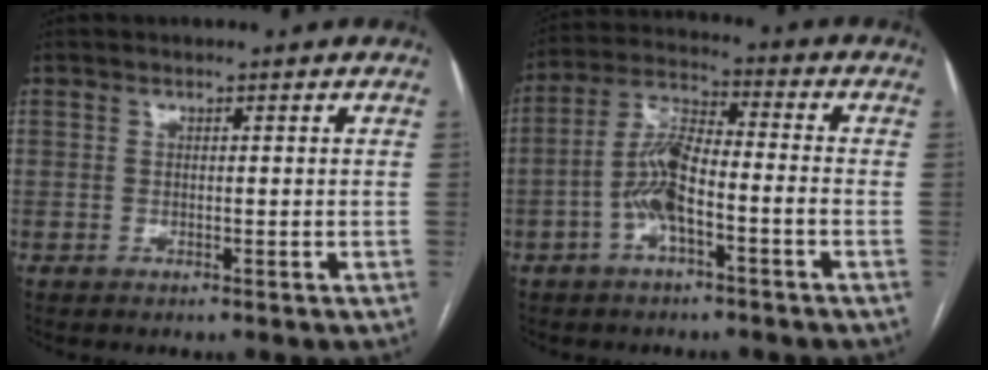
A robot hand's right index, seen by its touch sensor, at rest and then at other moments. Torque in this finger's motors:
{"motor_torque": [1.52, -0.46, 0.75, 0.17]}